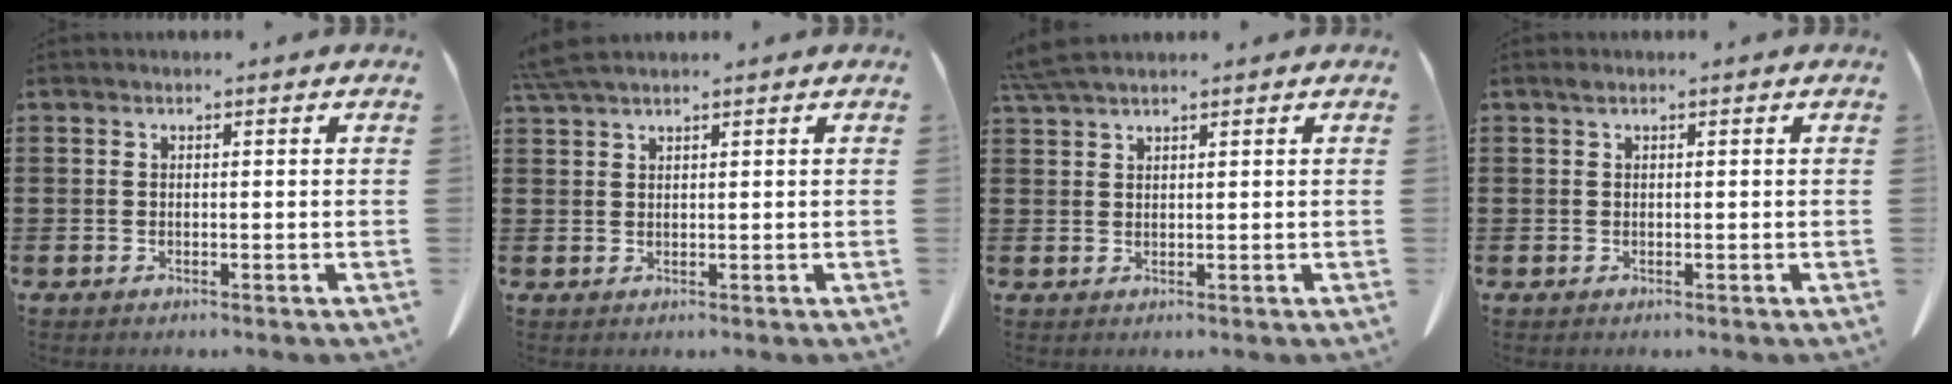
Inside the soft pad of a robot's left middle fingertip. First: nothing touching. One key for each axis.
{"total": 3.2, "fx": 2.6, "fy": 0.3, "fz": 1.8, "tx": -0.042, "ty": 0.000, "tz": 0.051}
{"total": 3.6, "fx": 3.1, "fy": 0.3, "fz": 1.7, "tx": -0.042, "ty": -0.002, "tz": 0.061}
{"total": 0.6, "fx": 0.4, "fy": 0.3, "fz": 0.3, "tx": -0.009, "ty": 0.001, "tz": 0.008}